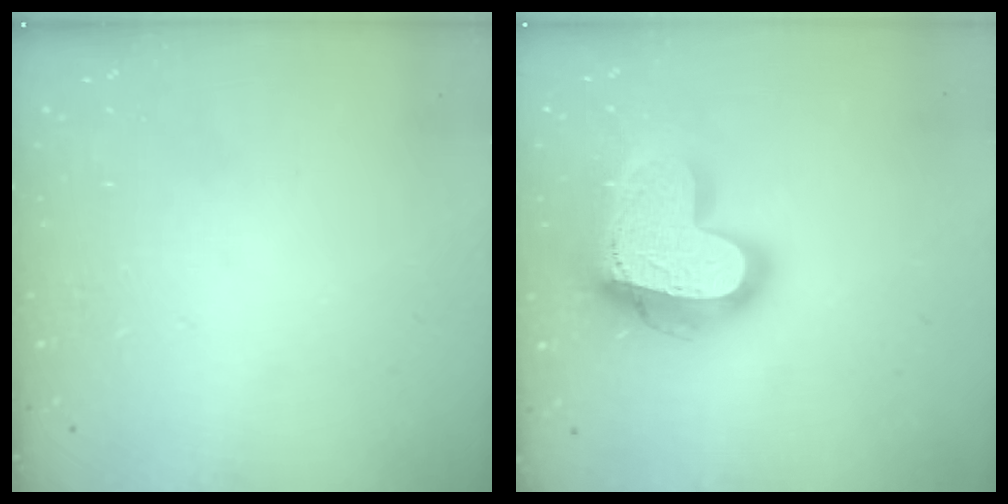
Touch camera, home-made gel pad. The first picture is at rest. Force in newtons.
{"total": 22.7, "press": 22.6, "slide": 1.9}